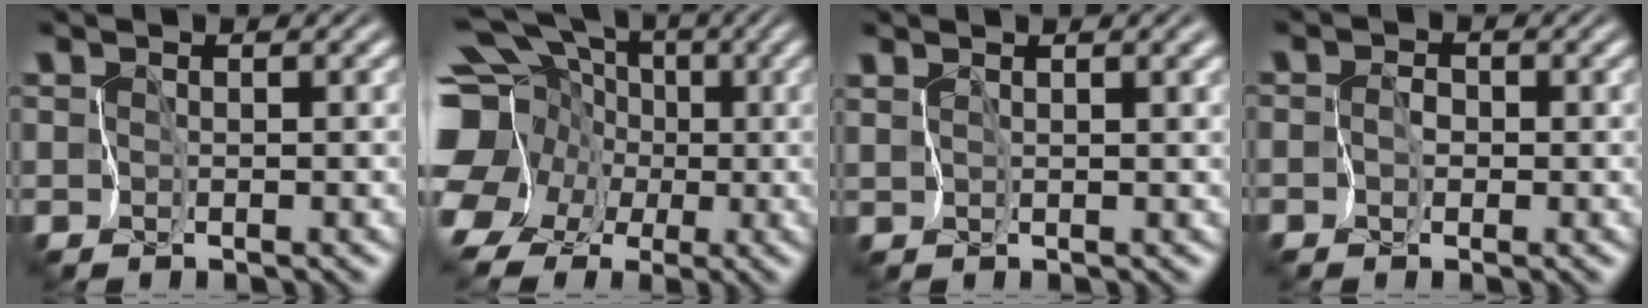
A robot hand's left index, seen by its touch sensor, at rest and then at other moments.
{"total": 17.1, "force": [-1.1, 15.5, 7.1], "torque": [-0.175, 0.022, -0.064]}
{"total": 3.5, "force": [2.2, 1.0, 2.5], "torque": [-0.041, 0.009, 0.037]}
{"total": 1.3, "force": [-0.4, 1.1, 0.6], "torque": [0.011, 0.007, -0.016]}